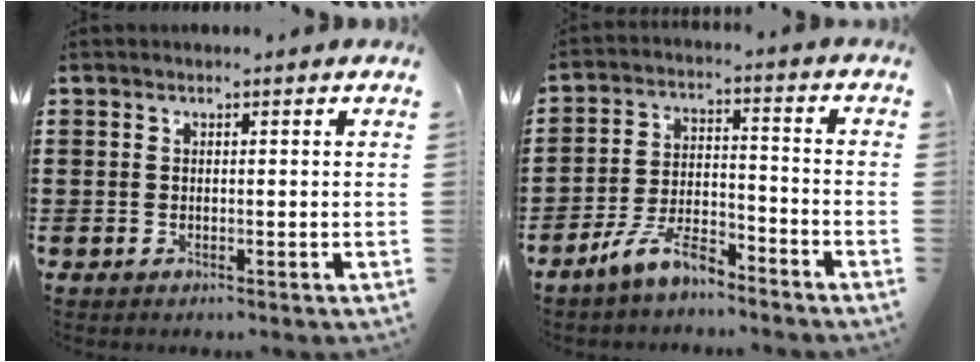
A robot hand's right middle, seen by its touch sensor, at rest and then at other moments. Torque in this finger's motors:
{"motor_torque": [1.55, -0.03, 0.22, 0.17]}